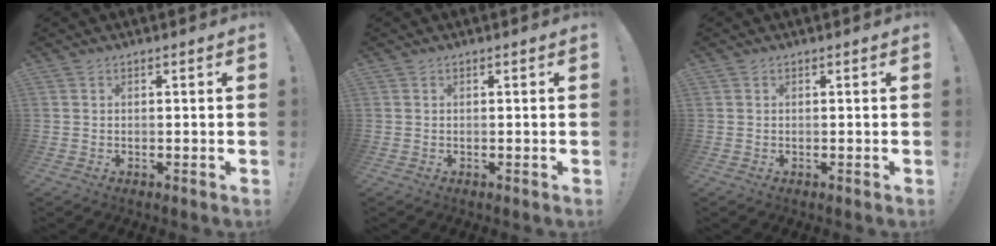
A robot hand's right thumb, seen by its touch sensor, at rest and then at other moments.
{"total": 0.0}
{"total": 0.0}